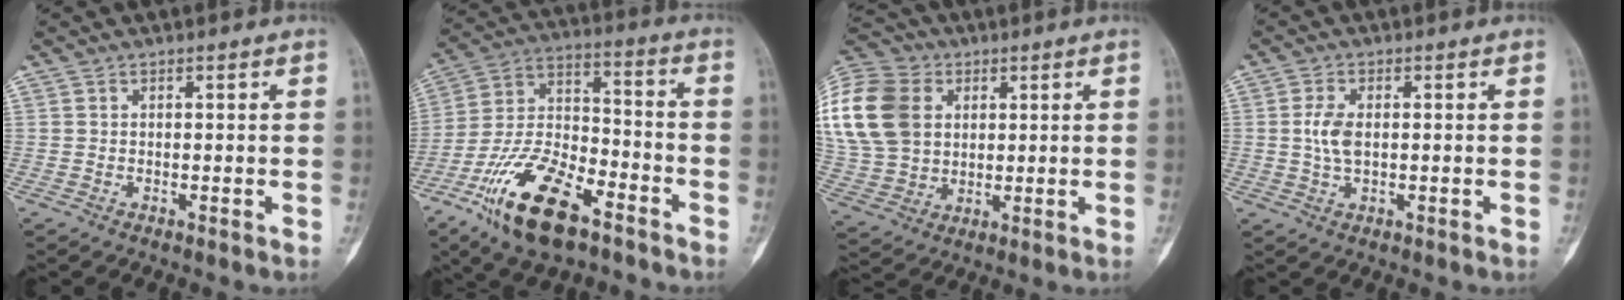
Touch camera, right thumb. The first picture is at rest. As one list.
[{"total": 19.2, "force": [-11.1, 8.5, 13.1], "torque": [-0.237, 0.066, -0.201]}, {"total": 22.8, "force": [5.7, 17.6, 13.4], "torque": [-0.309, 0.030, 0.113]}, {"total": 4.1, "force": [0.2, 2.2, 3.5], "torque": [-0.081, 0.002, 0.001]}]